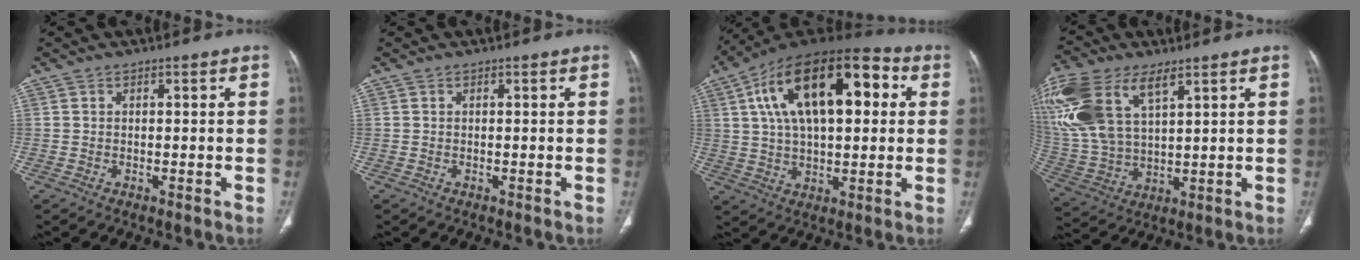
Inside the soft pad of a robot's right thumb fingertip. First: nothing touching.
{"total": 0.0}
{"total": 24.5, "force": [6.8, 12.0, 20.3], "torque": [-0.325, 0.021, 0.105]}
{"total": 20.3, "force": [9.8, 10.4, 14.4], "torque": [-0.339, -0.009, 0.200]}